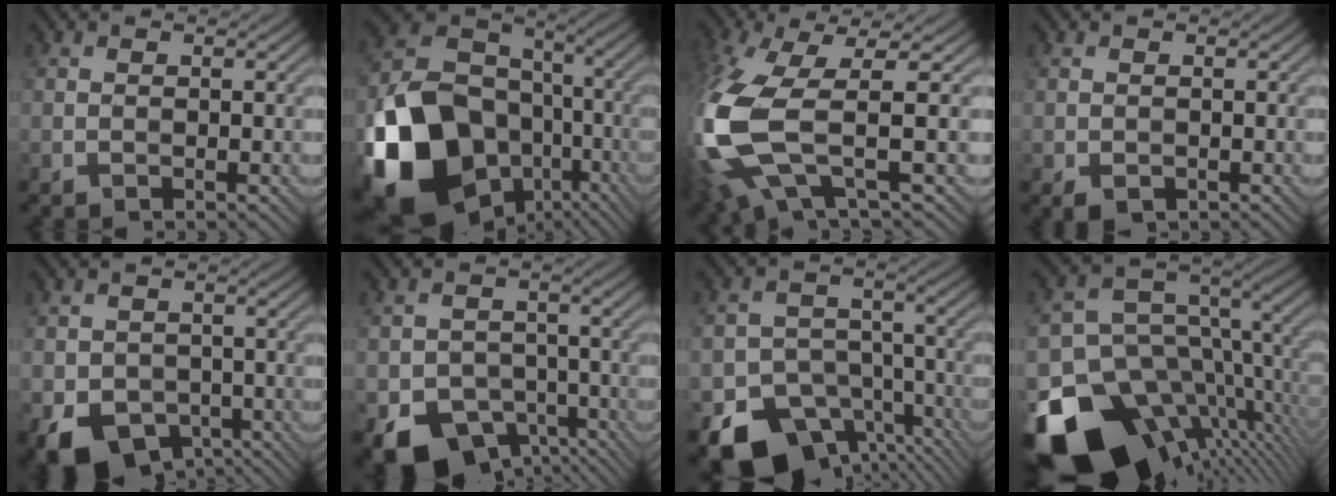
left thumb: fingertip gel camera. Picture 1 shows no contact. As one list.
[{"total": 19.4, "force": [-7.6, 14.7, 10.0], "torque": [-0.249, -0.044, -0.128]}, {"total": 12.8, "force": [-2.1, 4.1, 11.9], "torque": [-0.297, -0.020, -0.037]}, {"total": 1.0, "force": [-0.6, 0.7, 0.4], "torque": [-0.013, -0.005, -0.010]}, {"total": 6.8, "force": [-3.4, 5.2, 2.9], "torque": [-0.068, -0.022, -0.059]}, {"total": 9.0, "force": [-5.3, 6.3, 3.8], "torque": [-0.065, -0.022, -0.093]}, {"total": 14.8, "force": [-9.4, 10.3, 5.2], "torque": [-0.106, -0.047, -0.133]}, {"total": 17.2, "force": [-7.2, 10.6, 11.4], "torque": [-0.250, -0.030, -0.098]}]